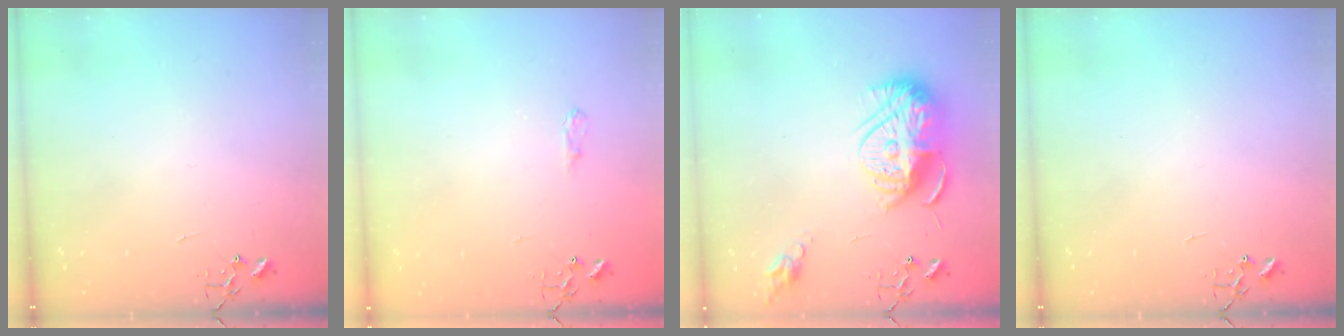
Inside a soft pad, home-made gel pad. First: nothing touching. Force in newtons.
{"total": 6.8, "press": 6.8, "slide": 0.6}
{"total": 15.8, "press": 15.8, "slide": 1.4}
{"total": 0.0}